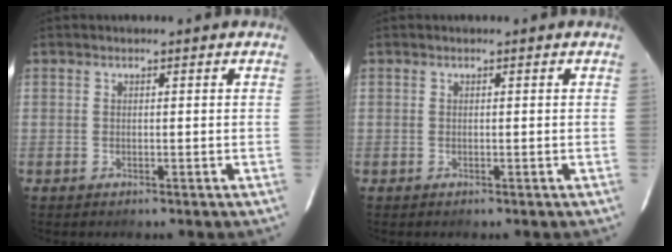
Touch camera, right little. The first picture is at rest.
{"total": 0.0}